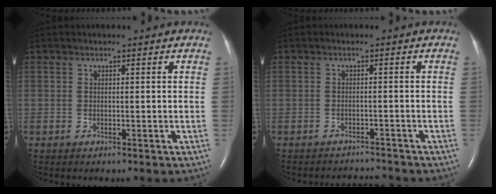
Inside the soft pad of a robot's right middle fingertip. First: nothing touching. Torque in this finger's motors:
{"motor_torque": [0.00, -0.02, -0.05, -0.01]}